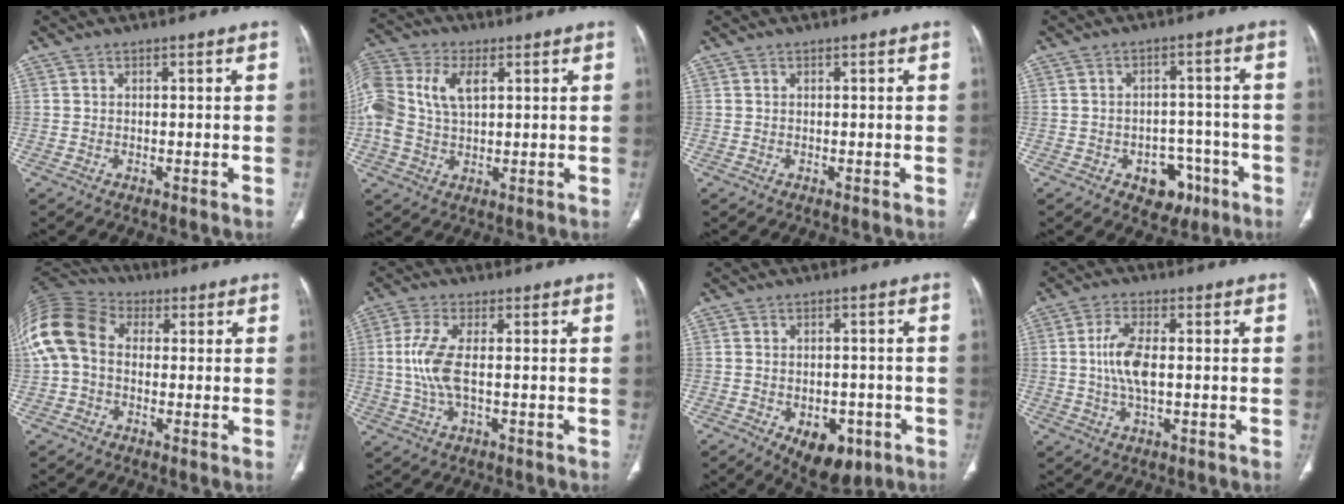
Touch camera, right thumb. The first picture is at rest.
{"total": 14.3, "force": [3.4, 9.0, 10.6], "torque": [-0.261, 0.014, 0.061]}
{"total": 0.0}
{"total": 7.6, "force": [-3.8, 5.4, 3.8], "torque": [-0.016, 0.032, -0.046]}
{"total": 16.3, "force": [1.5, 12.5, 10.4], "torque": [-0.238, 0.046, 0.021]}
{"total": 7.2, "force": [0.0, 2.6, 6.7], "torque": [-0.175, 0.002, -0.001]}
{"total": 9.6, "force": [-4.2, 5.8, 6.4], "torque": [-0.066, 0.013, -0.045]}
{"total": 7.0, "force": [0.1, 2.8, 6.4], "torque": [-0.142, 0.003, -0.001]}